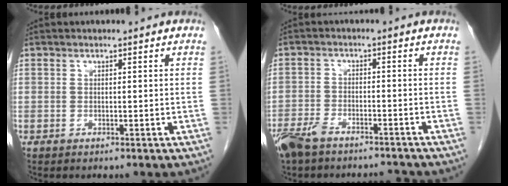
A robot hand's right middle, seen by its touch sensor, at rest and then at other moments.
{"total": 8.0, "force": [-6.9, 2.3, 3.4], "torque": [-0.068, -0.005, -0.119]}